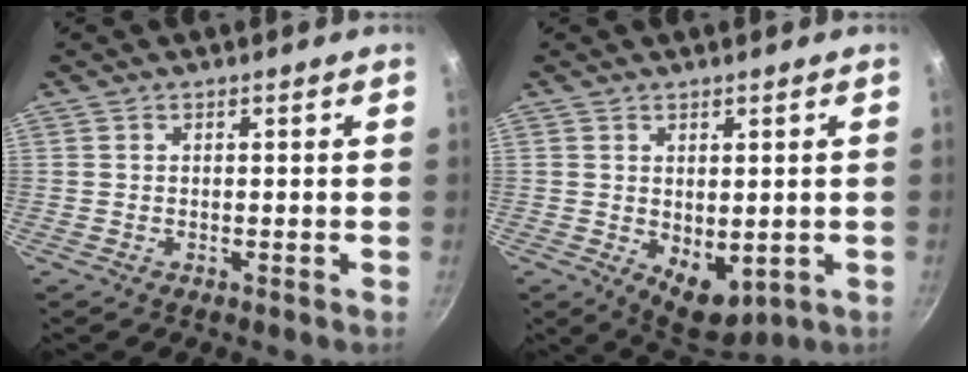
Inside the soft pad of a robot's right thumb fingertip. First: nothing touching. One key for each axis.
{"total": 6.8, "fx": -0.2, "fy": 4.2, "fz": 5.3, "tx": -0.054, "ty": -0.015, "tz": 0.013}